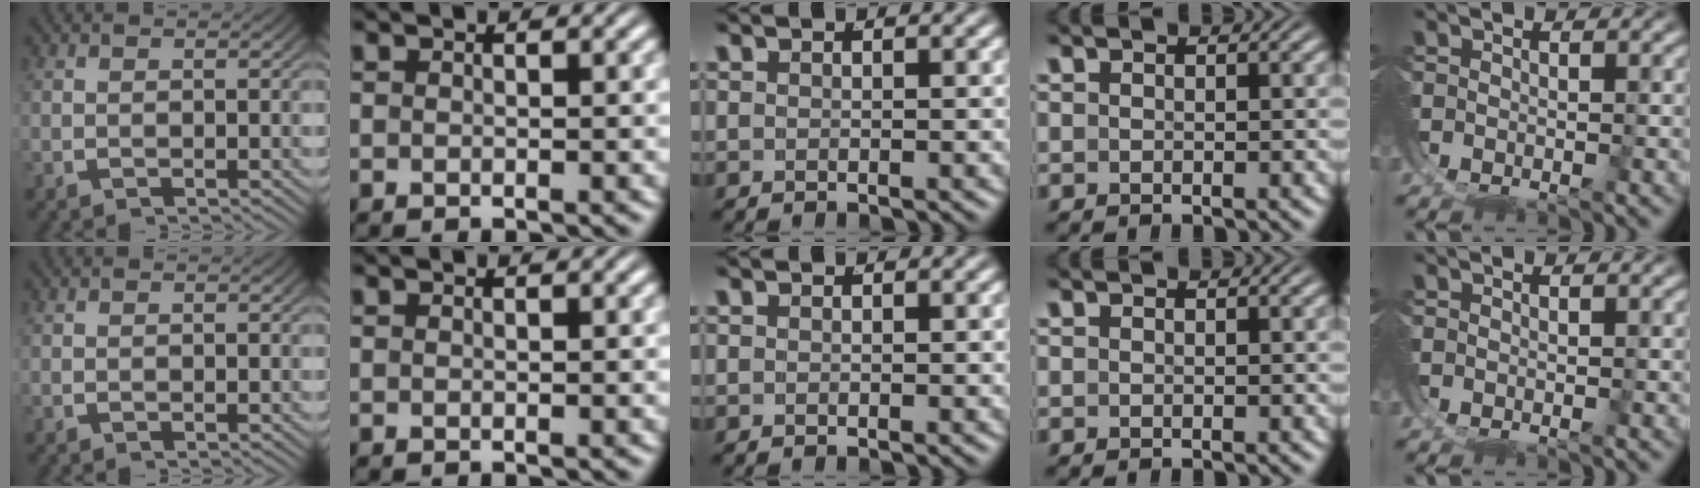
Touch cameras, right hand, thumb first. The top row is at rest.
{}